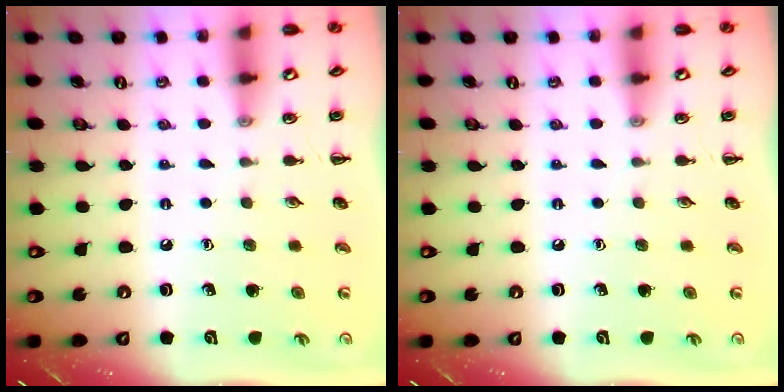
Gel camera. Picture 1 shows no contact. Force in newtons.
{"total": 0.0}